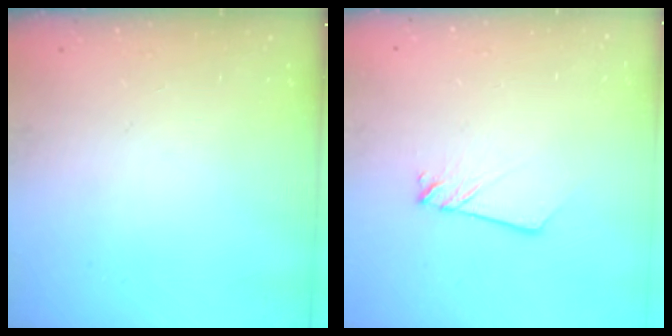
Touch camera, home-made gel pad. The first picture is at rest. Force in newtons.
{"total": 2.4, "press": 2.4, "slide": 0.2}